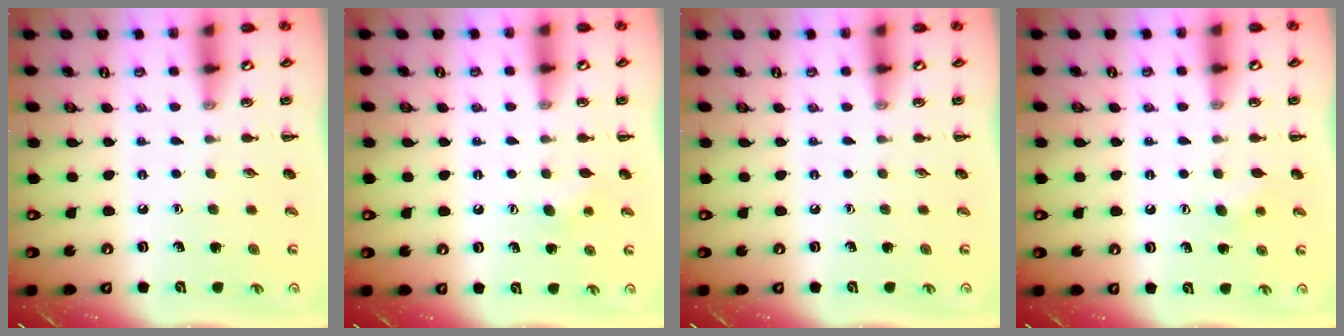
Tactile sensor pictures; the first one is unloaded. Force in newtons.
{"total": 3.0, "press": 2.9, "slide": 0.8}
{"total": 0.0}
{"total": 3.0, "press": 2.9, "slide": 0.8}